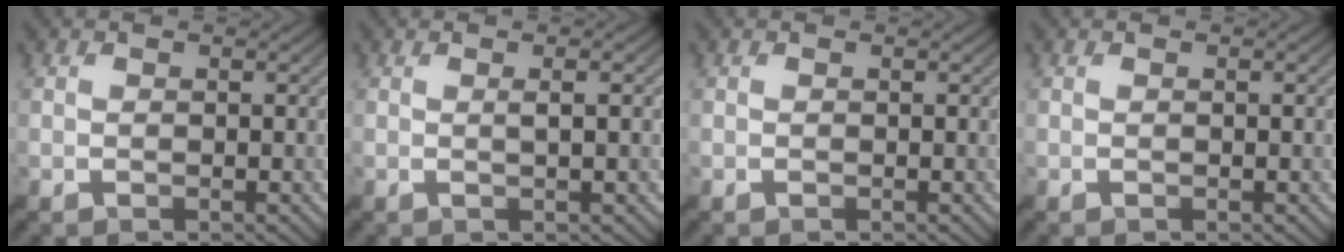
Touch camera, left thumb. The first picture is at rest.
{"total": 2.5, "force": [0.4, 0.4, 2.4], "torque": [-0.039, 0.008, 0.001]}
{"total": 0.0}
{"total": 0.0}